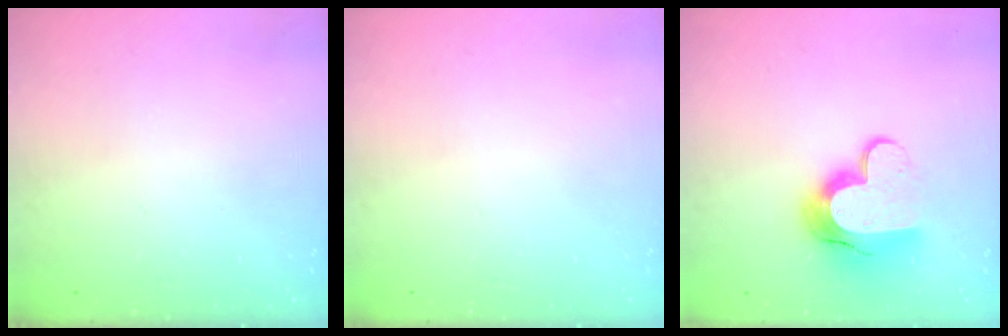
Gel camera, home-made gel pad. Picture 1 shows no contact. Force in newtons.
{"total": 0.0}
{"total": 14.0, "press": 14.0, "slide": 1.0}